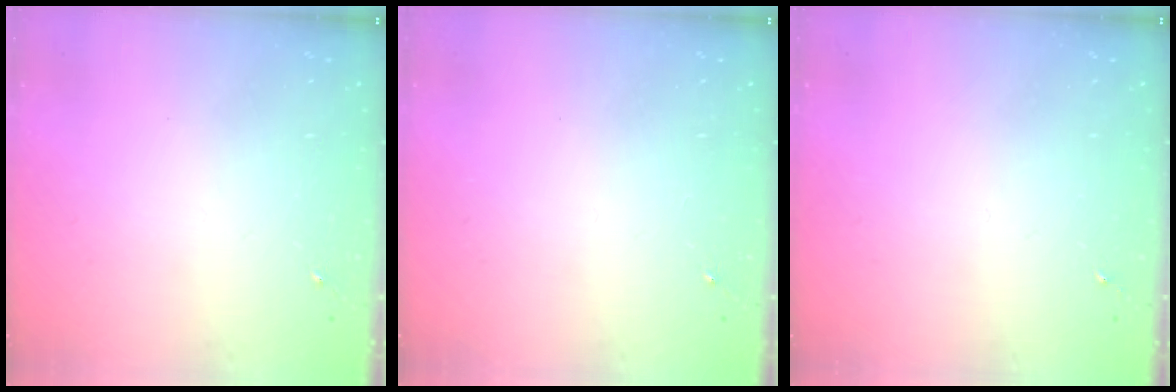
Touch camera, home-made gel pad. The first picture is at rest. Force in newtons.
{"total": 0.0}
{"total": 0.0}